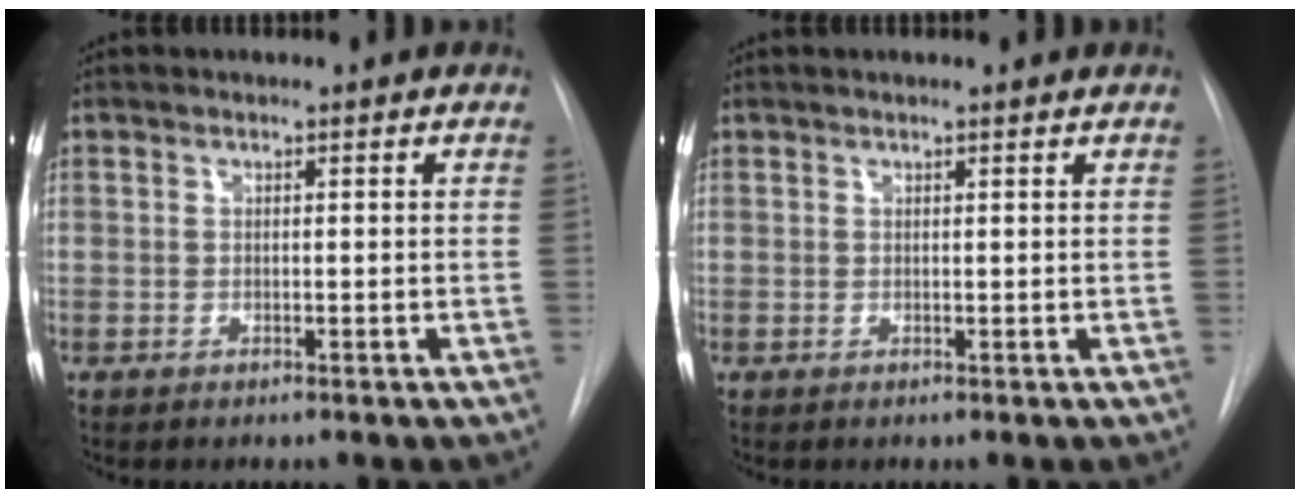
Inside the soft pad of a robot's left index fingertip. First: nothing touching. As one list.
[{"total": 2.0, "force": [1.8, 0.1, 0.8], "torque": [-0.012, 0.011, 0.020]}]